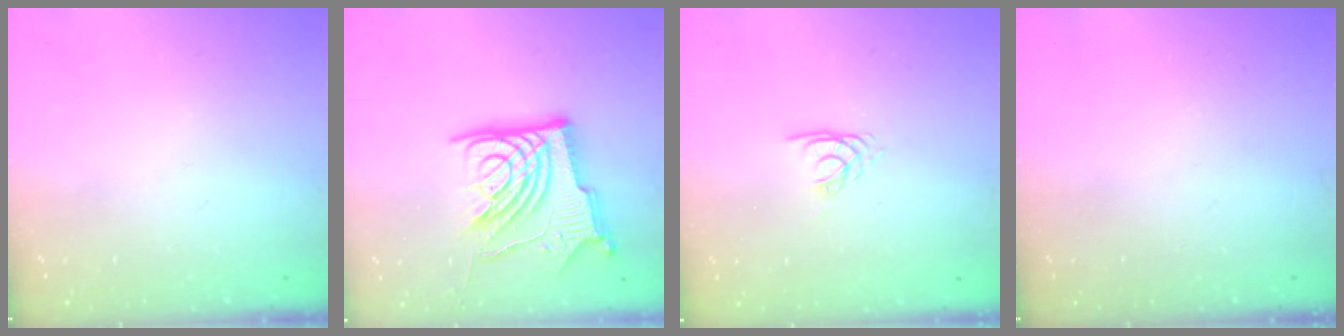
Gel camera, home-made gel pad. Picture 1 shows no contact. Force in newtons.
{"total": 16.7, "press": 16.6, "slide": 2.2}
{"total": 2.2, "press": 2.2, "slide": 0.3}
{"total": 0.0}